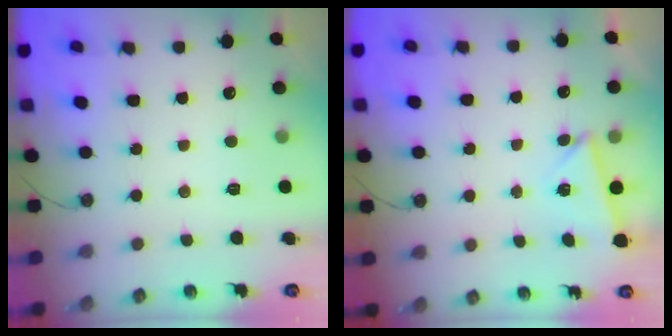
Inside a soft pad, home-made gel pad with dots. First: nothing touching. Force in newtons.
{"total": 2.9, "press": 2.8, "slide": 0.7}